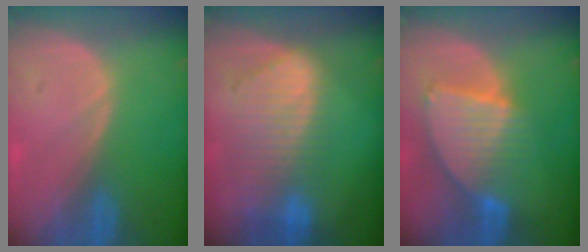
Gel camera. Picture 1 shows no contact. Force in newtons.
{"total": 9.1, "press": 8.0, "slide": 4.3}
{"total": 8.6, "press": 7.5, "slide": 4.2}